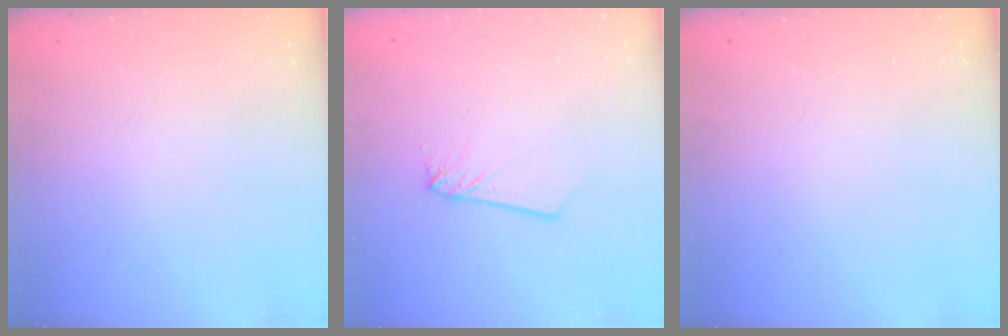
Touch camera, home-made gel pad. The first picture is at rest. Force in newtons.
{"total": 2.0, "press": 2.0, "slide": 0.1}
{"total": 0.0}